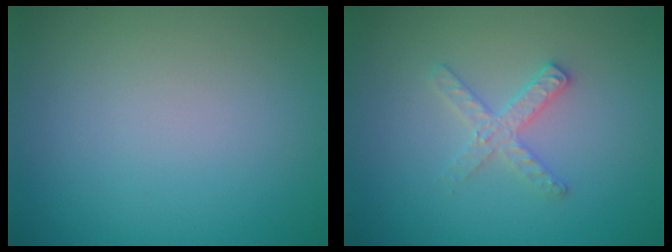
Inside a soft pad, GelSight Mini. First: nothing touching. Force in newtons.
{"total": 2.2, "press": 2.2, "slide": 0.3}